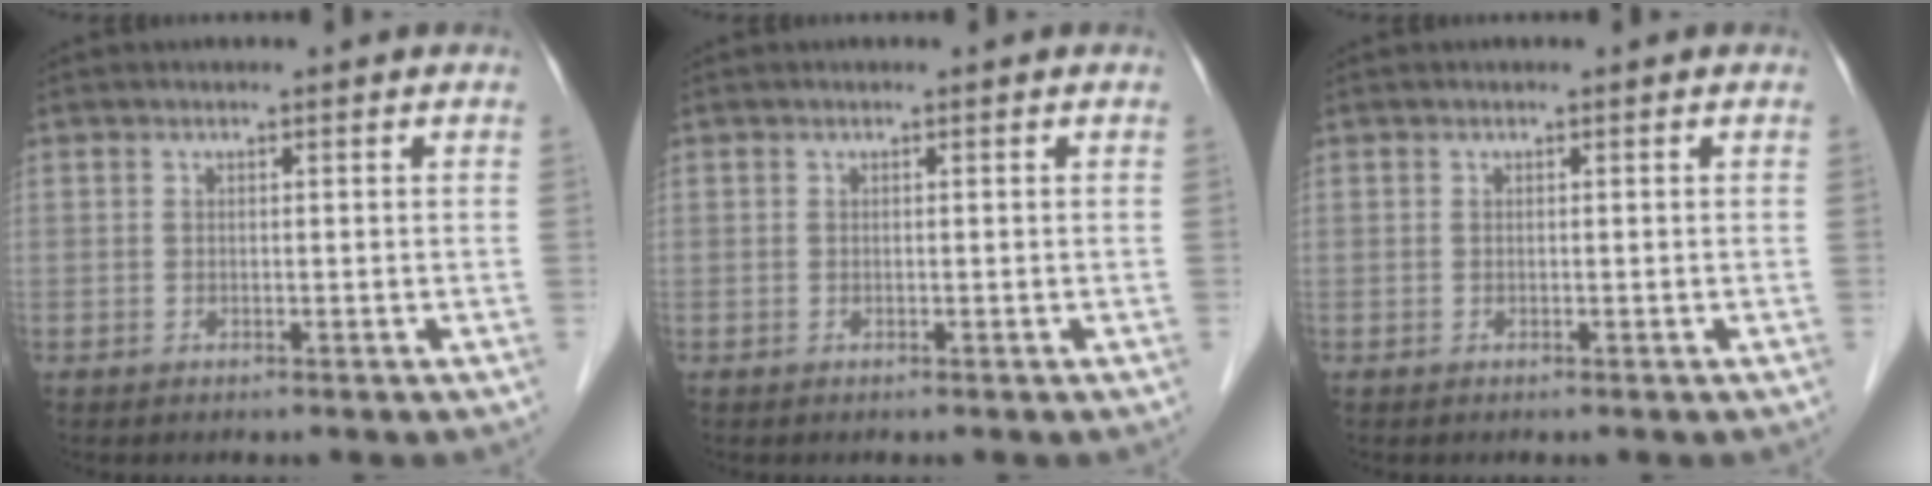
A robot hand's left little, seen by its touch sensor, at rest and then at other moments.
{"total": 0.0}
{"total": 0.0}